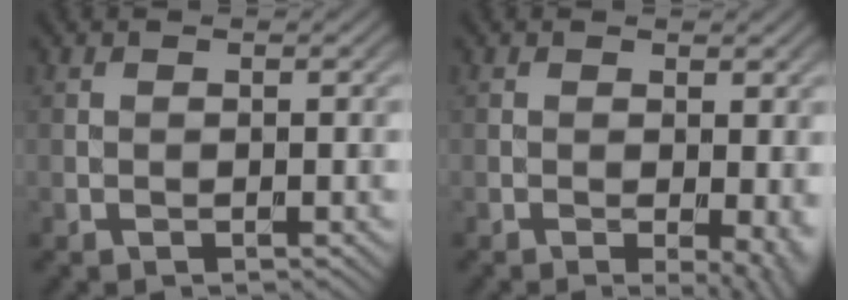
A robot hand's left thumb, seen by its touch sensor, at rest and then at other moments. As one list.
[{"total": 3.9, "force": [-0.6, 0.9, 3.7], "torque": [-0.049, -0.008, -0.008]}]